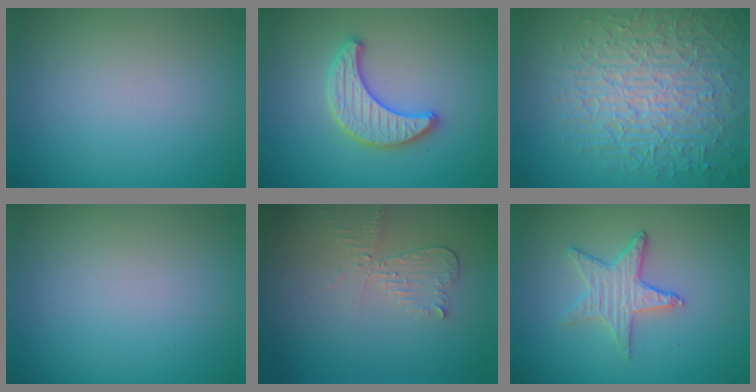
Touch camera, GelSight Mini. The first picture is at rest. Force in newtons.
{"total": 3.4, "press": 3.4, "slide": 0.1}
{"total": 8.8, "press": 6.2, "slide": 6.2}
{"total": 0.0}
{"total": 2.2, "press": 2.2, "slide": 0.1}
{"total": 3.2, "press": 3.0, "slide": 1.1}